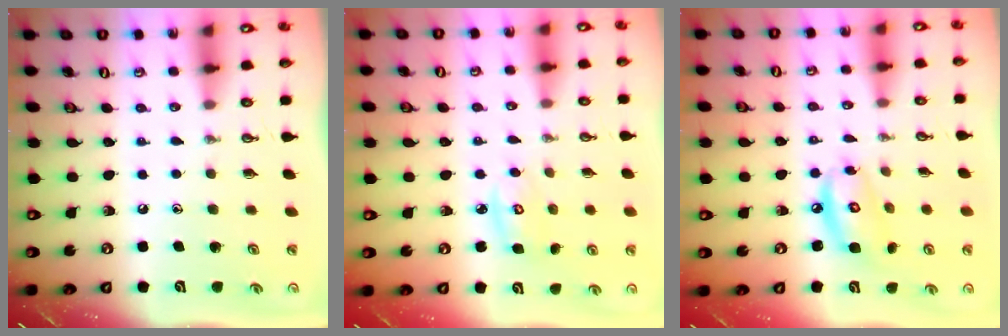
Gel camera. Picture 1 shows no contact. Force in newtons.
{"total": 4.2, "press": 4.2, "slide": 0.2}
{"total": 9.2, "press": 9.1, "slide": 0.8}